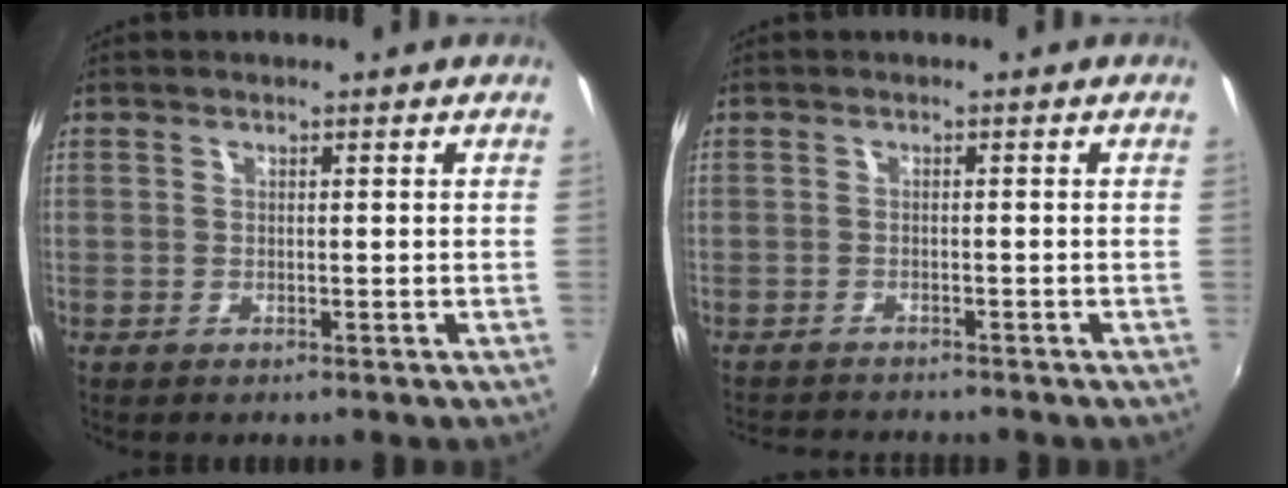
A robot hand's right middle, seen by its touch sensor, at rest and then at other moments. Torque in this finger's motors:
{"motor_torque": [0.05, -0.12, 0.01, 0.00]}